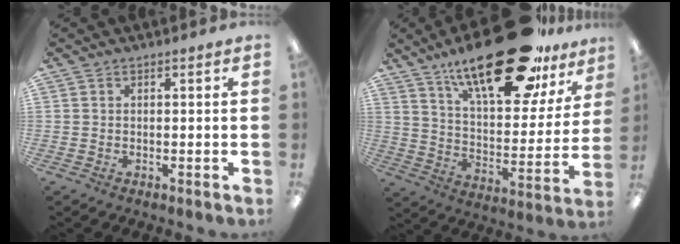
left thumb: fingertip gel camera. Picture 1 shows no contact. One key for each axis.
{"total": 25.9, "fx": 18.3, "fy": 9.1, "fz": 16.0, "tx": -0.247, "ty": -0.103, "tz": 0.302}